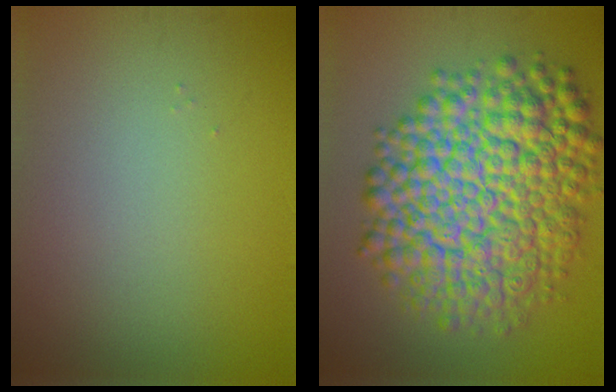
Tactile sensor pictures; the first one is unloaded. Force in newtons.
{"total": 13.2, "press": 13.2, "slide": 0.2}